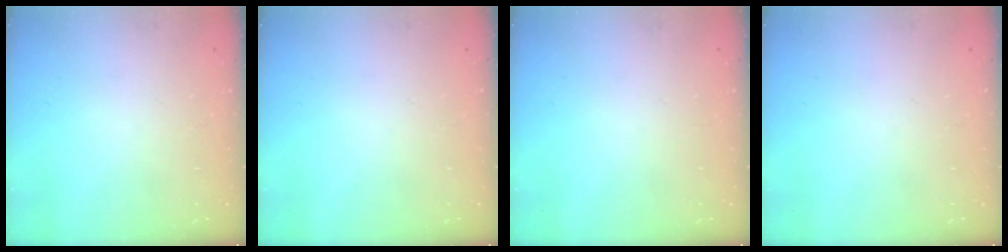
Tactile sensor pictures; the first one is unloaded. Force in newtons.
{"total": 0.0}
{"total": 0.0}
{"total": 0.0}